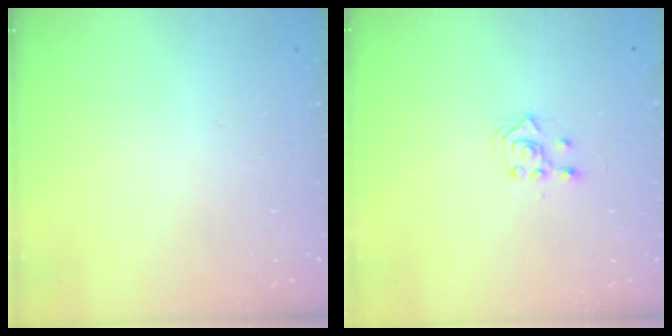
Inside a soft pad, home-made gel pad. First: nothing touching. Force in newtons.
{"total": 3.2, "press": 3.1, "slide": 0.9}